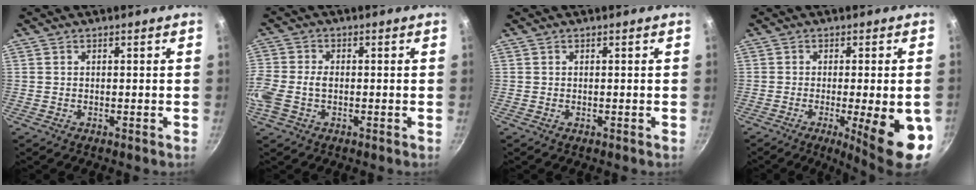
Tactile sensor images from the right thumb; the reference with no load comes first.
{"total": 7.5, "force": [-1.4, 4.9, 5.5], "torque": [-0.129, 0.006, -0.036]}
{"total": 0.0}
{"total": 14.0, "force": [-3.8, 2.8, 13.1], "torque": [-0.157, -0.001, -0.043]}